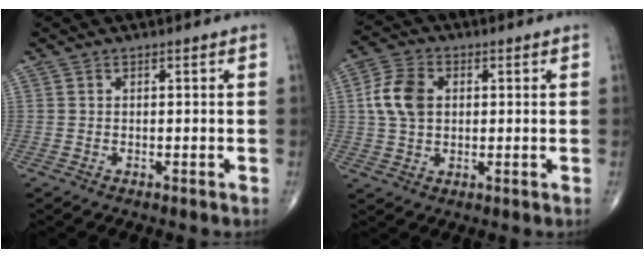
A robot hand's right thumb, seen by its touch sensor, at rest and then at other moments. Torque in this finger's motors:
{"motor_torque": [0.01, 0.06, 0.19, -0.03, 0.04]}